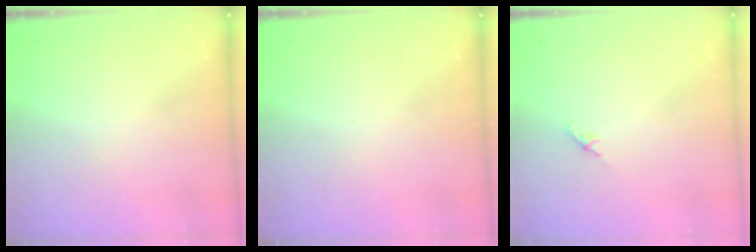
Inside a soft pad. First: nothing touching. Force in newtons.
{"total": 0.0}
{"total": 1.8, "press": 1.7, "slide": 0.6}